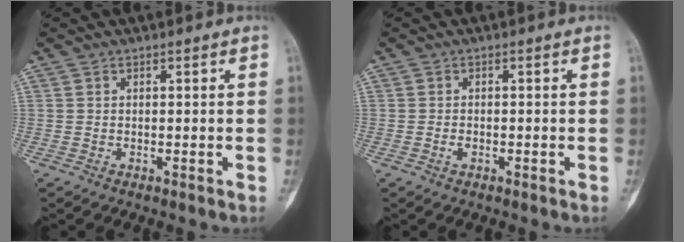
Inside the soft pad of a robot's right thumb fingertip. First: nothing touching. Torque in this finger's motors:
{"motor_torque": [-0.56, 0.35, 0.00, 0.39, -0.04]}